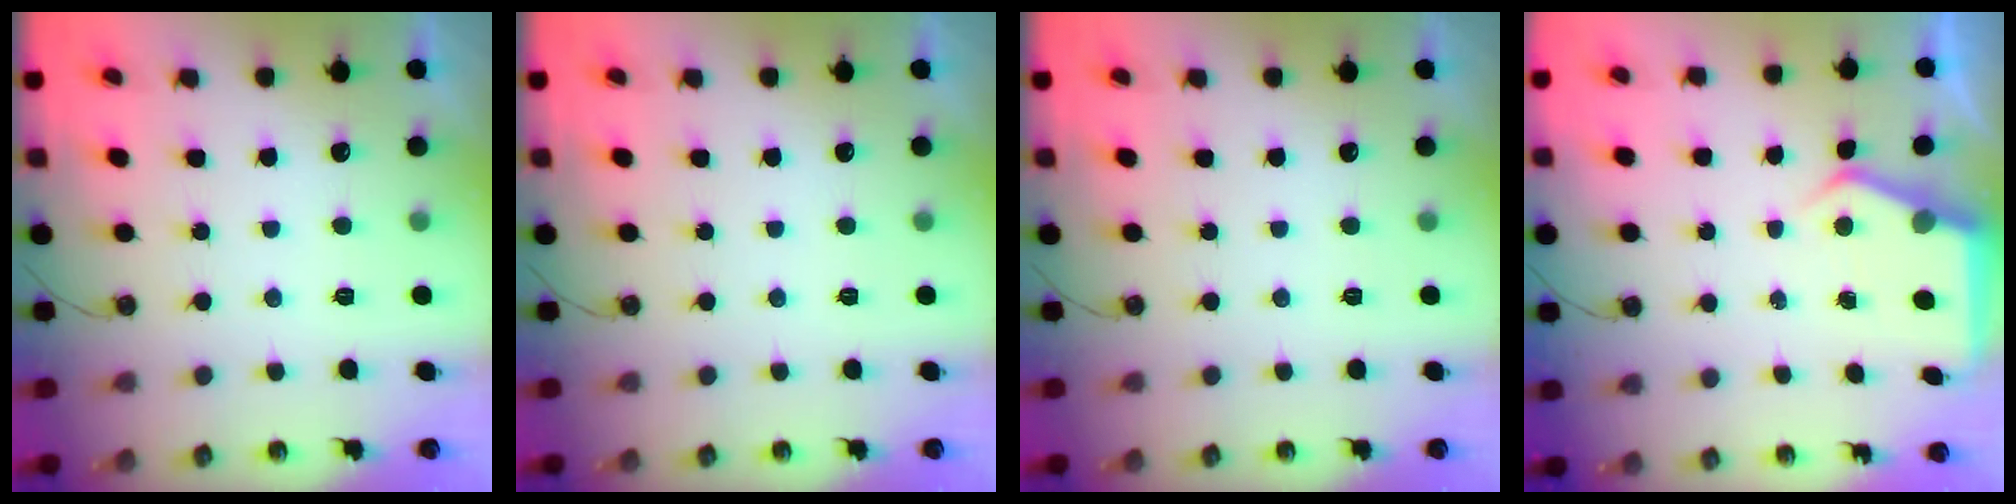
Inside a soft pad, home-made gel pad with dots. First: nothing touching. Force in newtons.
{"total": 0.0}
{"total": 0.0}
{"total": 4.5, "press": 4.5, "slide": 0.7}